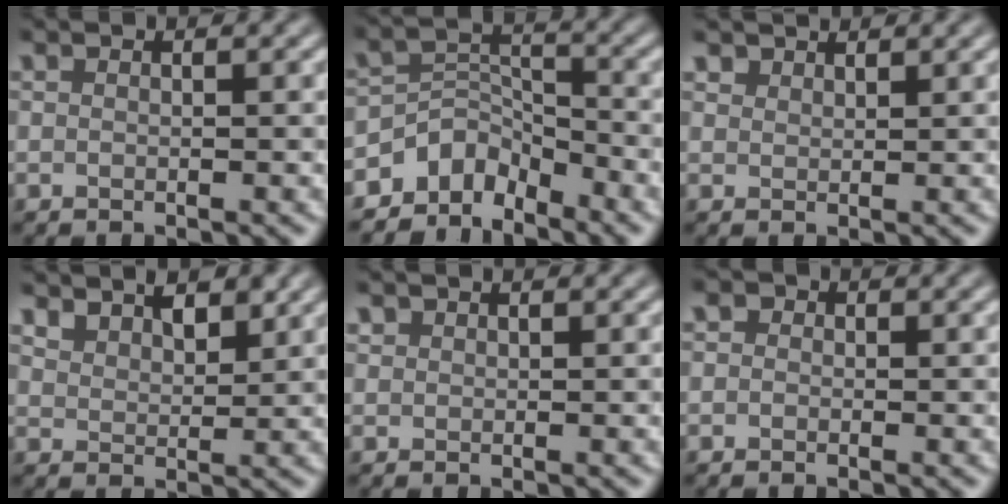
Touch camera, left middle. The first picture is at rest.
{"total": 4.1, "force": [-3.5, 2.0, 0.9], "torque": [-0.001, 0.003, -0.075]}
{"total": 2.0, "force": [1.8, 0.8, 0.4], "torque": [-0.013, -0.004, 0.040]}
{"total": 3.3, "force": [2.7, 1.5, 1.3], "torque": [-0.028, -0.004, 0.048]}
{"total": 0.7, "force": [0.4, 0.5, -0.1], "torque": [0.004, 0.000, 0.009]}
{"total": 1.8, "force": [0.6, 1.5, 0.8], "torque": [-0.001, 0.002, -0.024]}